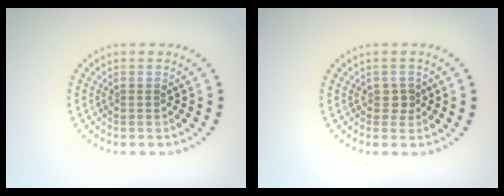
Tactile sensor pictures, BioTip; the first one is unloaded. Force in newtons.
{"total": 1.0, "press": 0.9, "slide": 0.4}